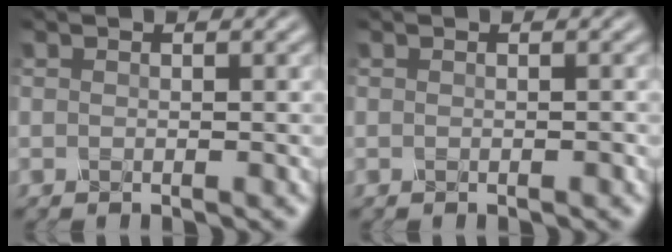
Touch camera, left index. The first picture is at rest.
{"total": 0.8, "force": [-0.4, 0.3, 0.6], "torque": [-0.002, 0.007, -0.007]}